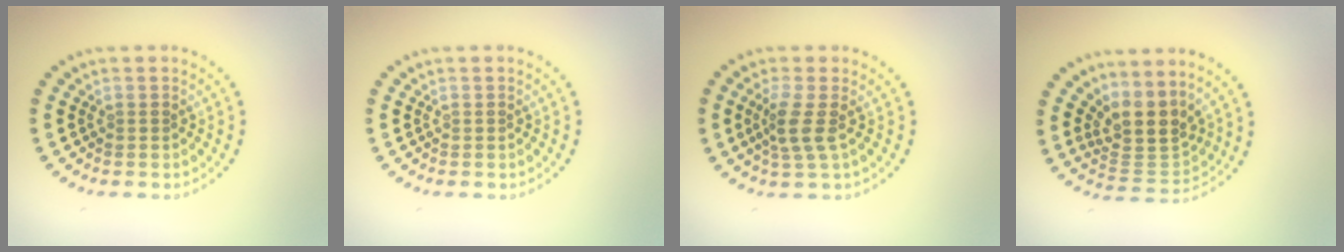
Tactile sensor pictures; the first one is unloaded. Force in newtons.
{"total": 0.0}
{"total": 2.5, "press": 1.9, "slide": 1.6}
{"total": 3.9, "press": 3.0, "slide": 2.5}